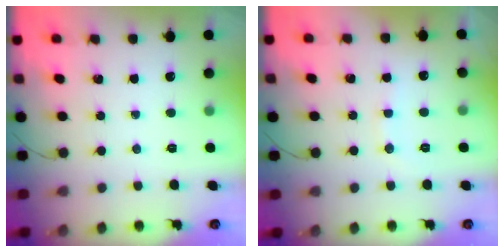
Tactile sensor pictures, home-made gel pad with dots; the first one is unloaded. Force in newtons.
{"total": 6.9, "press": 6.8, "slide": 1.4}